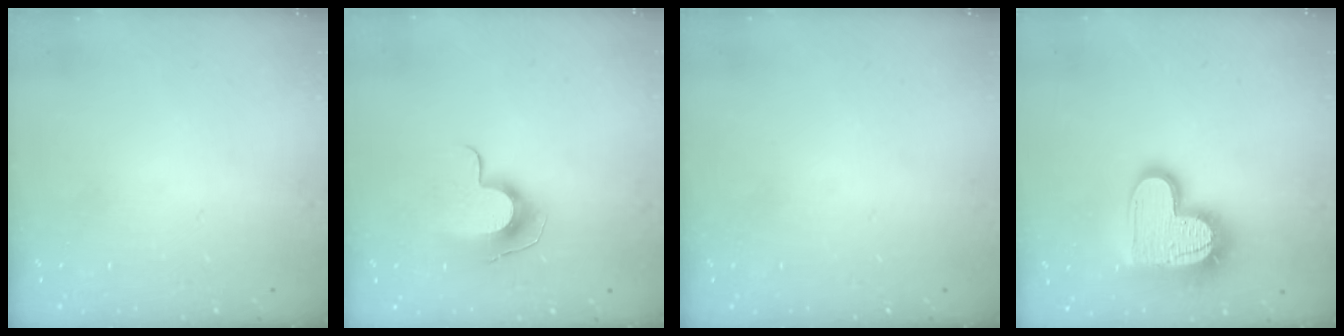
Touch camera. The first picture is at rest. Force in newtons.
{"total": 10.1, "press": 10.1, "slide": 0.5}
{"total": 0.0}
{"total": 17.2, "press": 17.2, "slide": 1.2}